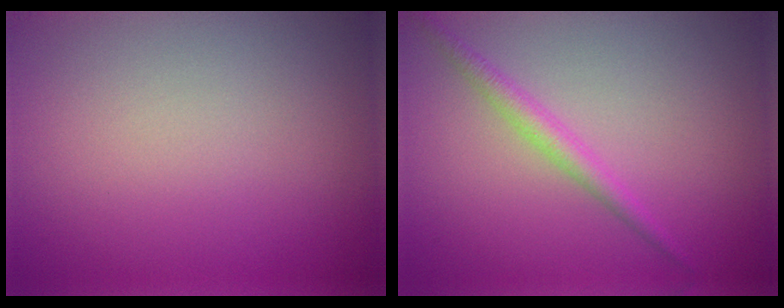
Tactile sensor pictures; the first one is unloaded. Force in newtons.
{"total": 1.9, "press": 1.9, "slide": 0.1}